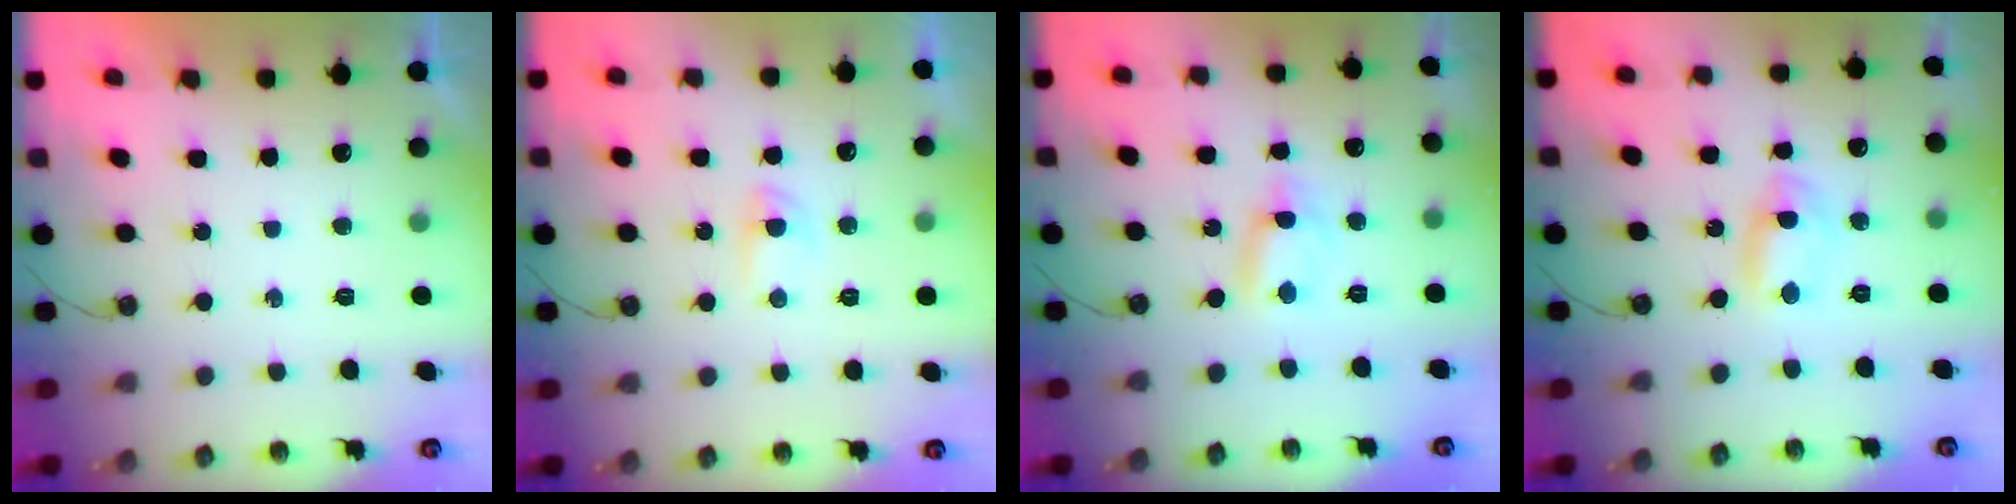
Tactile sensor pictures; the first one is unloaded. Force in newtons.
{"total": 3.7, "press": 3.7, "slide": 0.6}
{"total": 1.1, "press": 1.1, "slide": 0.1}
{"total": 2.3, "press": 2.0, "slide": 1.2}